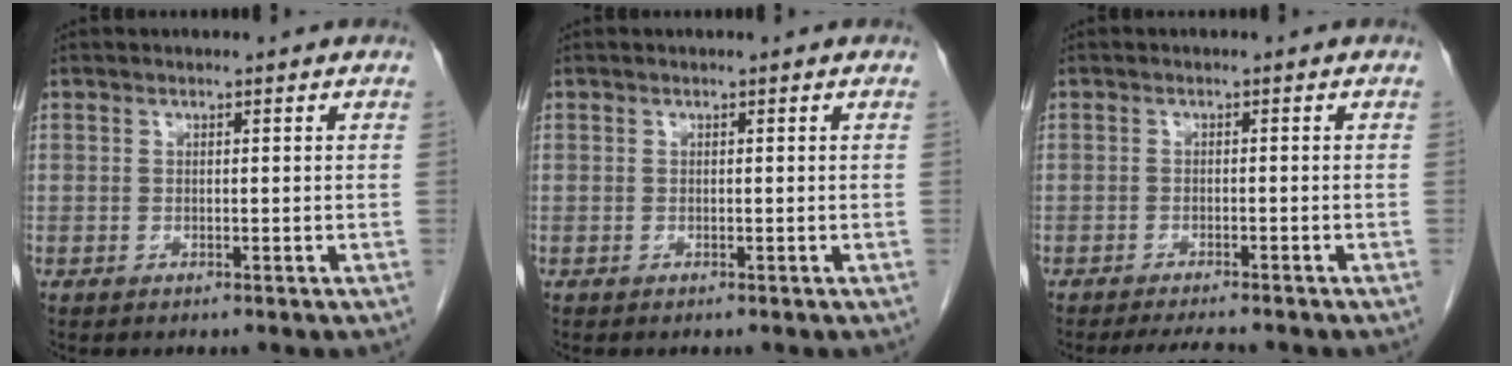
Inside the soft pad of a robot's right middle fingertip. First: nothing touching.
{"total": 0.0}
{"total": 4.4, "force": [-4.0, 0.5, 1.9], "torque": [-0.030, -0.012, -0.060]}